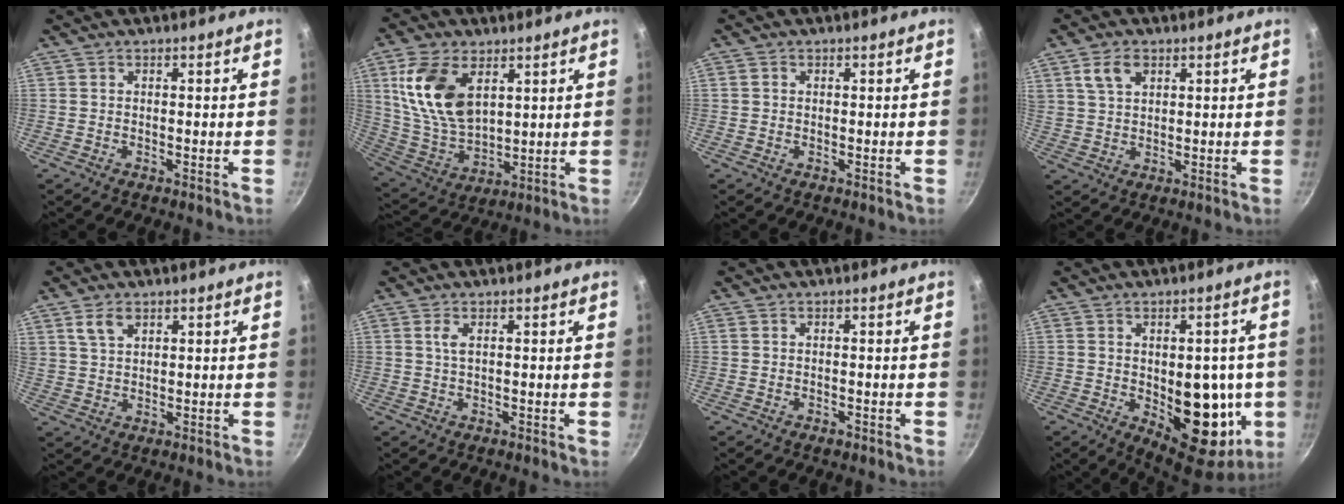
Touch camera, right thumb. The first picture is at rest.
{"total": 15.7, "force": [5.7, 9.2, 11.3], "torque": [-0.204, -0.025, 0.124]}
{"total": 0.8, "force": [0.1, 0.7, 0.3], "torque": [-0.004, 0.003, 0.000]}
{"total": 5.6, "force": [2.7, 3.4, 3.6], "torque": [-0.057, 0.000, 0.055]}
{"total": 4.7, "force": [2.6, 2.6, 2.9], "torque": [-0.046, -0.003, 0.054]}
{"total": 1.6, "force": [0.6, 0.4, 1.5], "torque": [-0.029, -0.001, 0.012]}
{"total": 1.0, "force": [-0.6, 0.6, 0.6], "torque": [-0.010, 0.004, -0.008]}
{"total": 18.8, "force": [-2.5, 10.4, 15.4], "torque": [-0.136, -0.011, -0.014]}